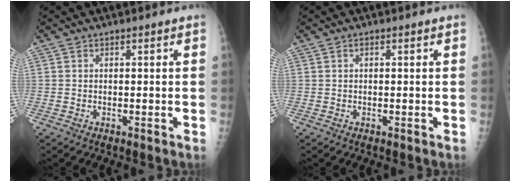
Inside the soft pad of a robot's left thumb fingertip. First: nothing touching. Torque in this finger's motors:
{"motor_torque": [-0.41, 0.21, -0.03, 0.07, -0.01]}